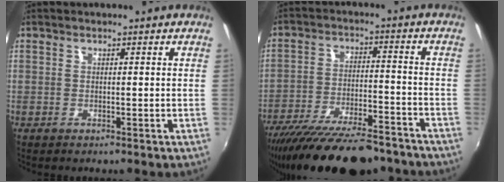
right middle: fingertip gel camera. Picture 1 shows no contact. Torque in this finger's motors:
{"motor_torque": [1.17, -0.97, 0.40, 0.21]}